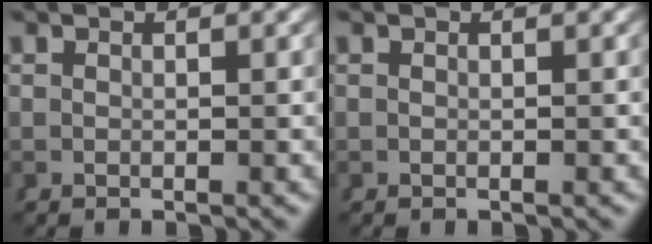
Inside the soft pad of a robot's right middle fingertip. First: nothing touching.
{"total": 0.0}